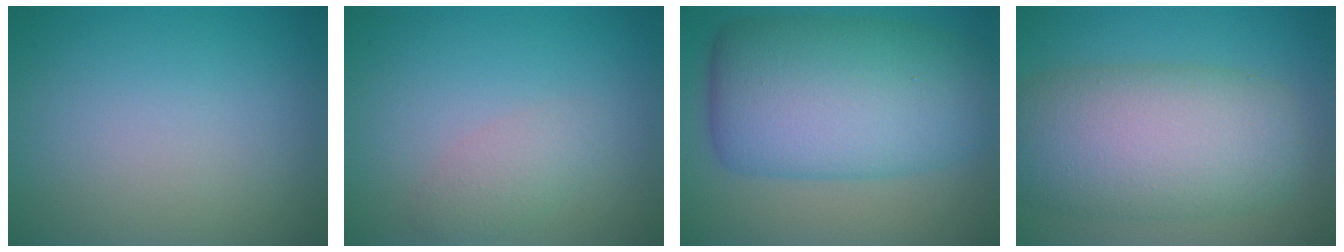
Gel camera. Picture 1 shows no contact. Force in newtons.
{"total": 1.8, "press": 1.8, "slide": 0.2}
{"total": 11.6, "press": 11.6, "slide": 0.1}
{"total": 9.7, "press": 9.7, "slide": 0.5}